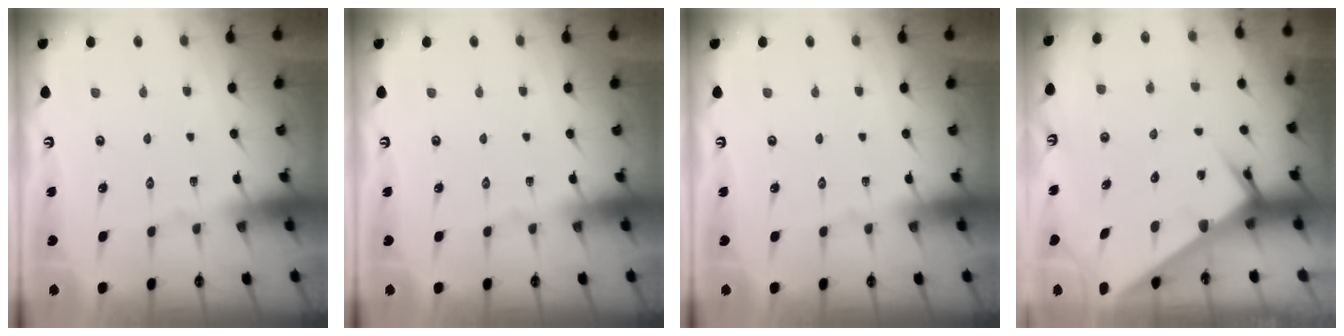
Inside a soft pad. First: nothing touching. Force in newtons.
{"total": 0.0}
{"total": 0.0}
{"total": 5.5, "press": 5.4, "slide": 0.5}